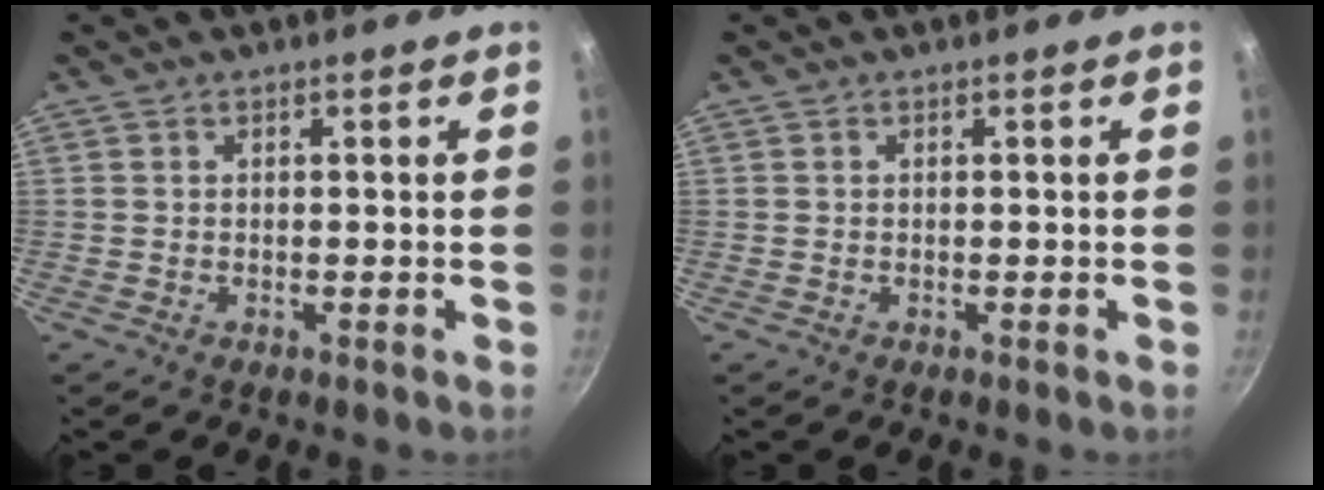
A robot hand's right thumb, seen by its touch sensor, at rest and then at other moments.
{"total": 0.0}